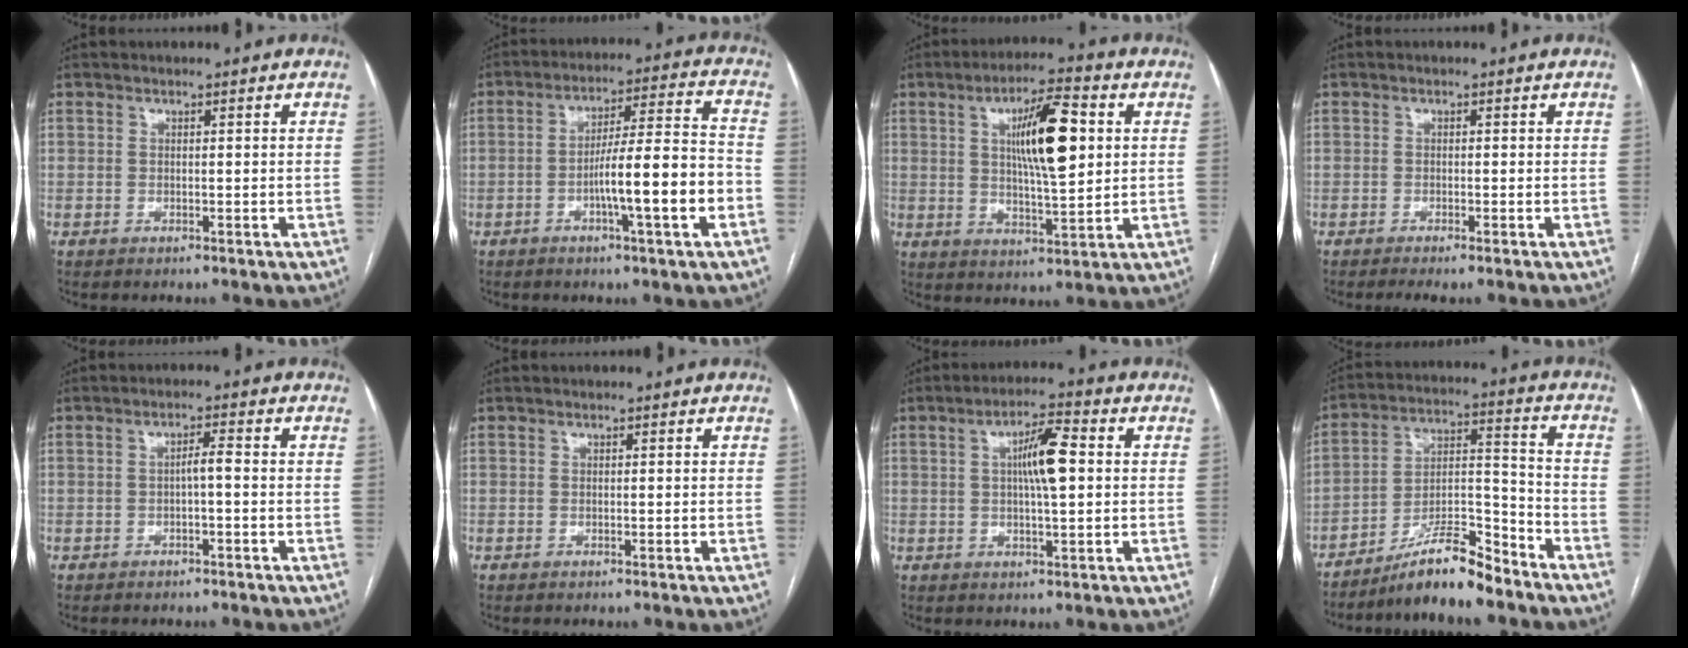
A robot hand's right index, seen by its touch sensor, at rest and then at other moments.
{"total": 12.0, "force": [-3.8, 0.1, 11.4], "torque": [-0.185, 0.010, -0.060]}
{"total": 12.0, "force": [2.9, 2.2, 11.5], "torque": [-0.195, 0.006, 0.046]}
{"total": 1.9, "force": [-1.4, -0.1, 1.3], "torque": [-0.023, -0.005, -0.025]}
{"total": 2.0, "force": [-0.4, 0.2, 2.0], "torque": [-0.032, 0.004, -0.008]}
{"total": 0.0}
{"total": 7.2, "force": [1.0, 1.0, 7.1], "torque": [-0.124, 0.011, 0.015]}
{"total": 11.6, "force": [-9.6, 1.6, 6.3], "torque": [-0.107, 0.014, -0.168]}